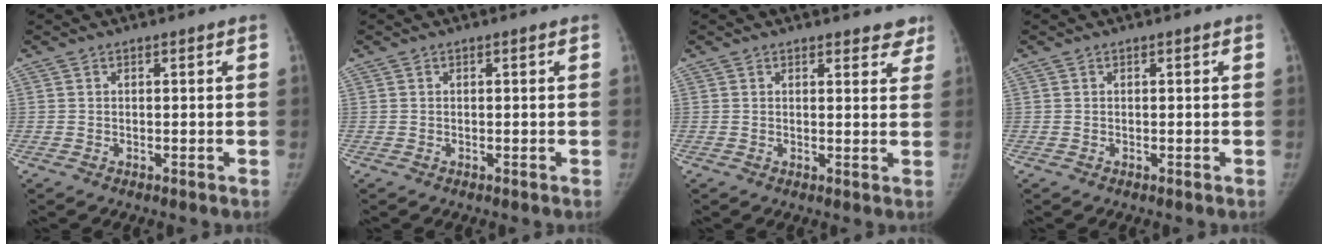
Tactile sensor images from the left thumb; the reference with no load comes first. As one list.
[{"total": 0.0}, {"total": 4.8, "force": [4.1, 2.0, 1.3], "torque": [0.021, -0.021, 0.038]}, {"total": 0.0}]